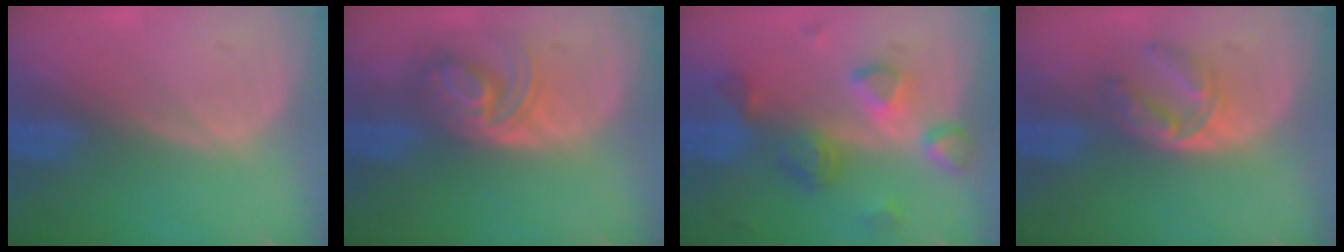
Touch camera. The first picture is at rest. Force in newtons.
{"total": 5.6, "press": 5.6, "slide": 0.3}
{"total": 7.9, "press": 7.0, "slide": 3.6}
{"total": 5.1, "press": 4.9, "slide": 1.4}